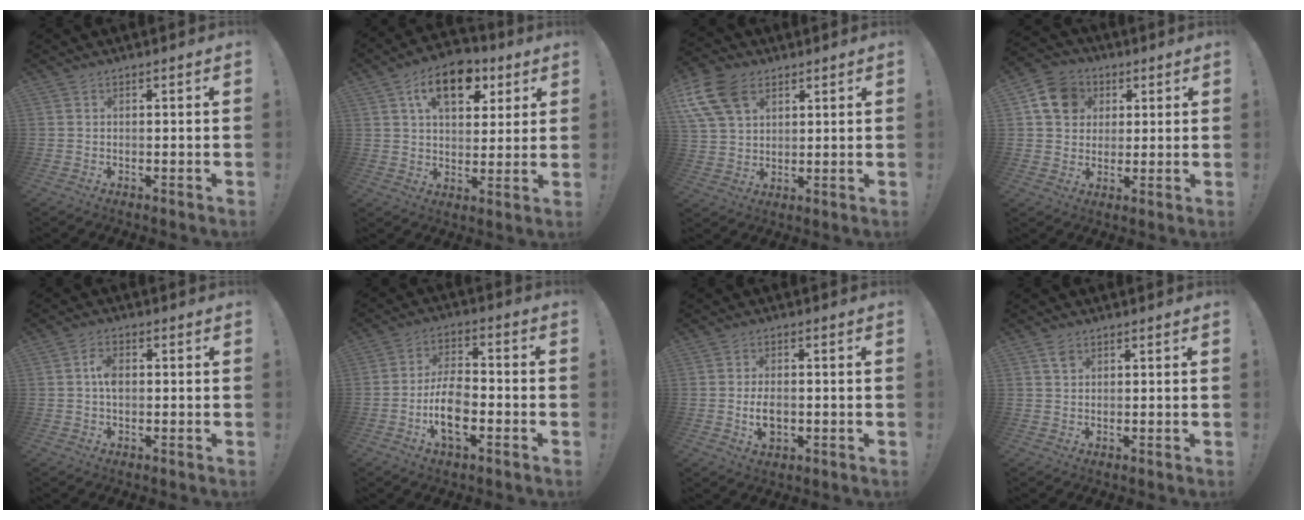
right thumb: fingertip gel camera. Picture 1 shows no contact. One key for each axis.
{"total": 14.6, "fx": 6.7, "fy": 8.8, "fz": 9.5, "tx": -0.136, "ty": -0.020, "tz": 0.119}
{"total": 14.1, "fx": 6.3, "fy": 9.5, "fz": 8.2, "tx": -0.169, "ty": -0.026, "tz": 0.122}
{"total": 11.8, "fx": 4.1, "fy": 10.0, "fz": 4.8, "tx": -0.065, "ty": -0.007, "tz": 0.084}
{"total": 4.7, "fx": 0.2, "fy": 2.9, "fz": 3.8, "tx": -0.058, "ty": 0.007, "tz": 0.002}
{"total": 11.5, "fx": -3.9, "fy": 5.9, "fz": 9.0, "tx": -0.166, "ty": 0.004, "tz": -0.073}
{"total": 5.5, "fx": -1.0, "fy": 3.4, "fz": 4.3, "tx": -0.060, "ty": -0.004, "tz": -0.020}
{"total": 2.1, "fx": 1.3, "fy": 1.2, "fz": 1.1, "tx": -0.011, "ty": -0.005, "tz": 0.022}